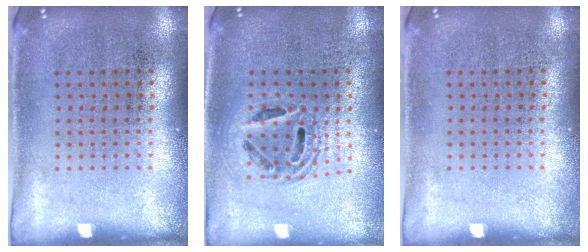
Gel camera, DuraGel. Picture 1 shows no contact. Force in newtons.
{"total": 1.6, "press": 1.4, "slide": 0.8}
{"total": 0.0}